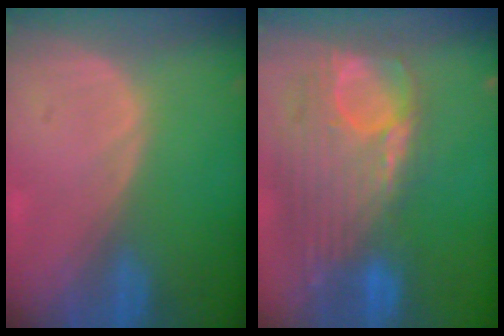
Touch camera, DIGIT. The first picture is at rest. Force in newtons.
{"total": 12.7, "press": 10.7, "slide": 6.9}